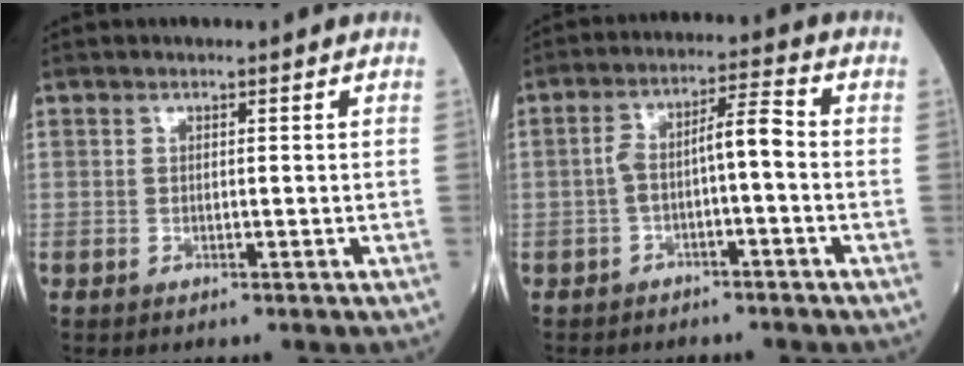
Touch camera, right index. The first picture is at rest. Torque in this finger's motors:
{"motor_torque": [0.93, -0.26, 0.56, 0.14]}